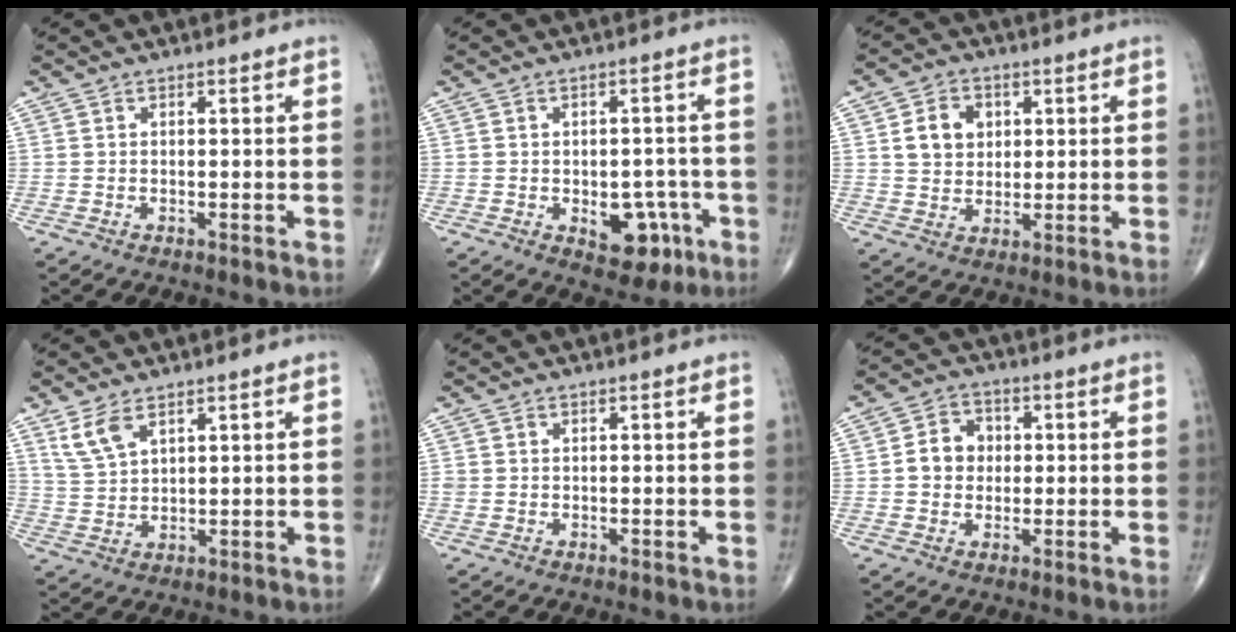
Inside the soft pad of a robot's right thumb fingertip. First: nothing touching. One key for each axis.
{"total": 8.2, "fx": -3.0, "fy": 5.2, "fz": 5.7, "tx": -0.038, "ty": 0.020, "tz": -0.030}
{"total": 7.5, "fx": 2.0, "fy": 6.1, "fz": 3.9, "tx": -0.039, "ty": -0.007, "tz": 0.036}
{"total": 5.5, "fx": 3.4, "fy": 2.5, "fz": 3.5, "tx": -0.071, "ty": -0.012, "tz": 0.077}
{"total": 0.6, "fx": 0.1, "fy": 0.6, "fz": 0.2, "tx": 0.004, "ty": 0.002, "tz": 0.002}
{"total": 6.4, "fx": 0.3, "fy": 5.5, "fz": 3.2, "tx": -0.031, "ty": 0.013, "tz": -0.004}